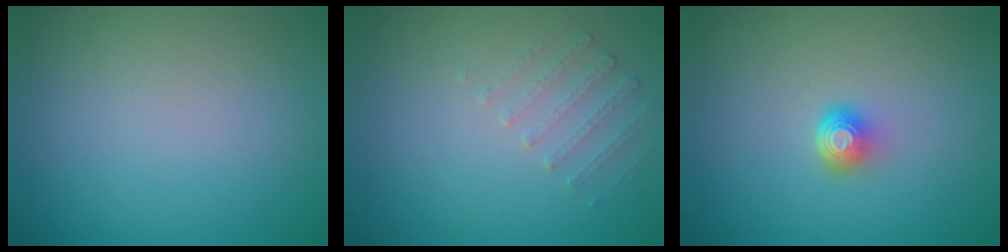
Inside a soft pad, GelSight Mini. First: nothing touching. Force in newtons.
{"total": 1.3, "press": 0.9, "slide": 1.0}
{"total": 2.0, "press": 1.3, "slide": 1.5}